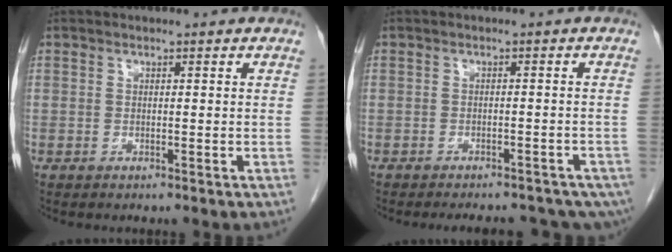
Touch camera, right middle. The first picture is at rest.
{"total": 13.3, "force": [-10.3, 5.6, 6.3], "torque": [-0.102, 0.001, -0.107]}